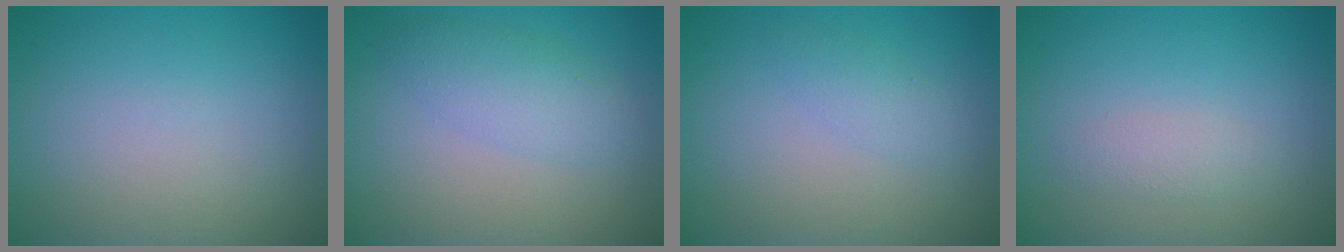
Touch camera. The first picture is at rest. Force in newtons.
{"total": 3.0, "press": 3.0, "slide": 0.0}
{"total": 1.4, "press": 1.4, "slide": 0.0}
{"total": 1.3, "press": 1.3, "slide": 0.1}